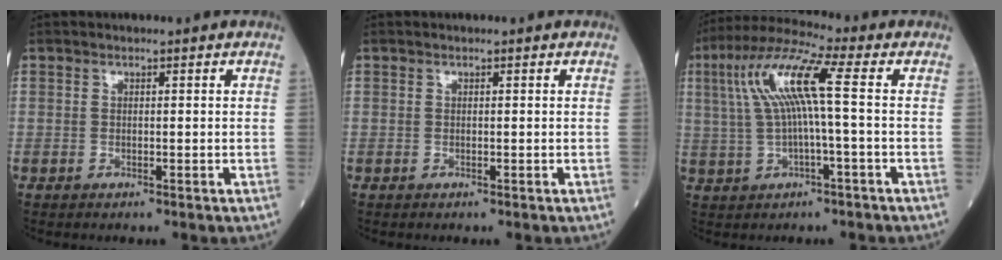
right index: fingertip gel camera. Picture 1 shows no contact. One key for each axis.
{"total": 0.0}
{"total": 10.4, "fx": 1.4, "fy": 0.5, "fz": 10.3, "tx": -0.208, "ty": 0.032, "tz": 0.024}